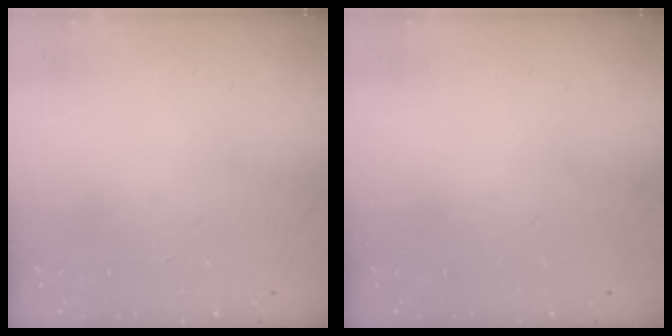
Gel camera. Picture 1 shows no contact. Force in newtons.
{"total": 0.0}